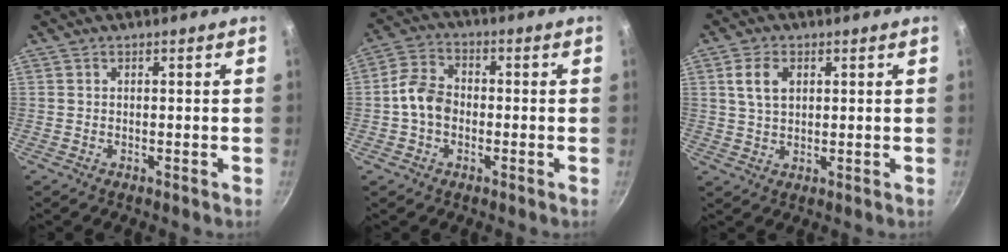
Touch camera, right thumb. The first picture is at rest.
{"total": 7.2, "force": [-1.1, 5.4, 4.6], "torque": [-0.069, 0.026, -0.032]}
{"total": 5.4, "force": [1.7, 3.5, 3.7], "torque": [-0.058, -0.001, 0.034]}